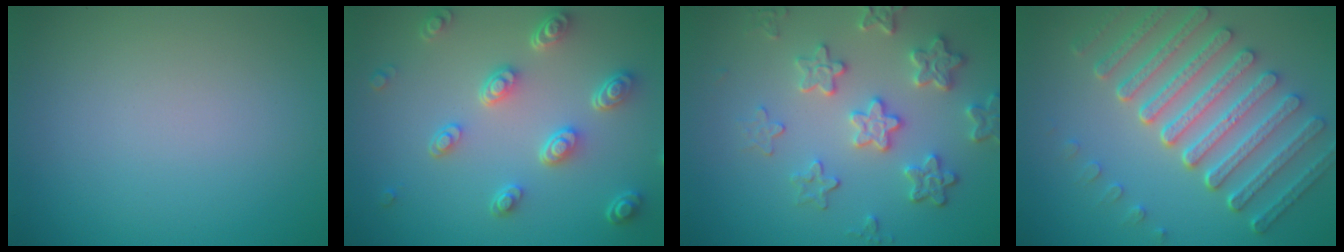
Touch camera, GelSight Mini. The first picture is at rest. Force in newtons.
{"total": 4.7, "press": 3.5, "slide": 3.2}
{"total": 4.8, "press": 4.1, "slide": 2.5}
{"total": 7.6, "press": 5.7, "slide": 5.0}